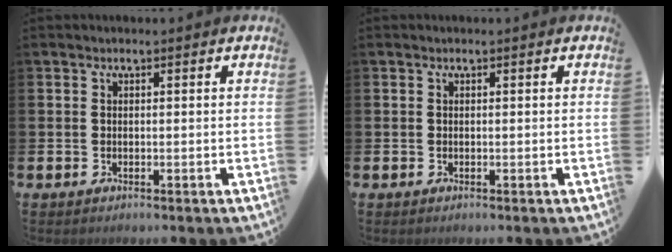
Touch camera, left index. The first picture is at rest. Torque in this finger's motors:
{"motor_torque": [-0.10, 0.01, -0.03, 0.01]}